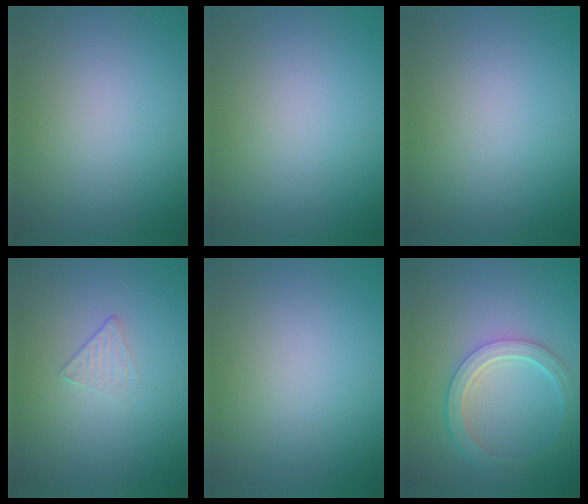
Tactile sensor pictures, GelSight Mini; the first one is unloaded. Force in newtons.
{"total": 0.0}
{"total": 0.0}
{"total": 1.1, "press": 0.5, "slide": 1.0}
{"total": 0.0}
{"total": 4.7, "press": 3.6, "slide": 3.0}